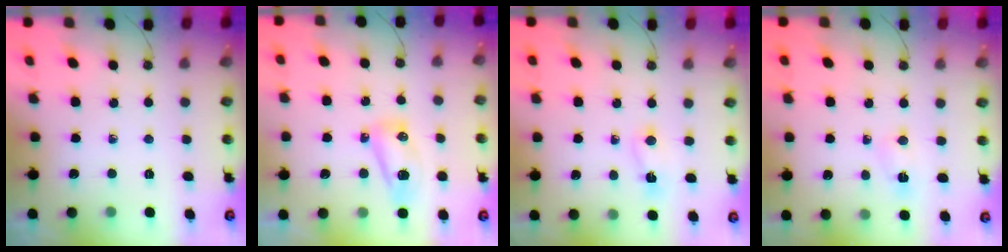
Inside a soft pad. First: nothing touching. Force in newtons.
{"total": 7.9, "press": 7.9, "slide": 1.1}
{"total": 3.3, "press": 3.2, "slide": 0.7}
{"total": 2.4, "press": 2.4, "slide": 0.3}